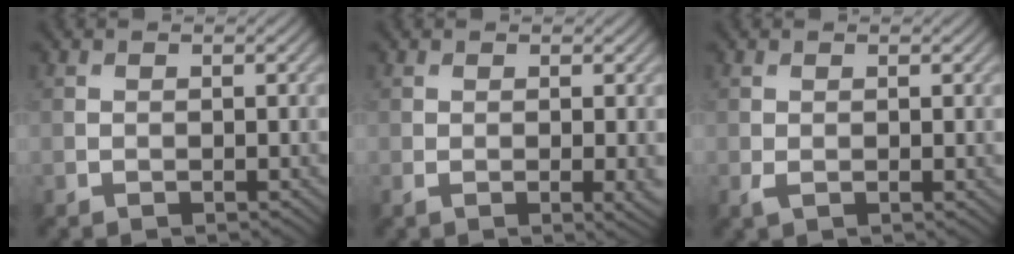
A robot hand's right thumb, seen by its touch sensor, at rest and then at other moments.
{"total": 1.9, "force": [-0.1, 0.3, 1.9], "torque": [-0.031, -0.005, -0.002]}
{"total": 1.2, "force": [-0.1, 0.6, 1.1], "torque": [-0.023, -0.006, 0.002]}